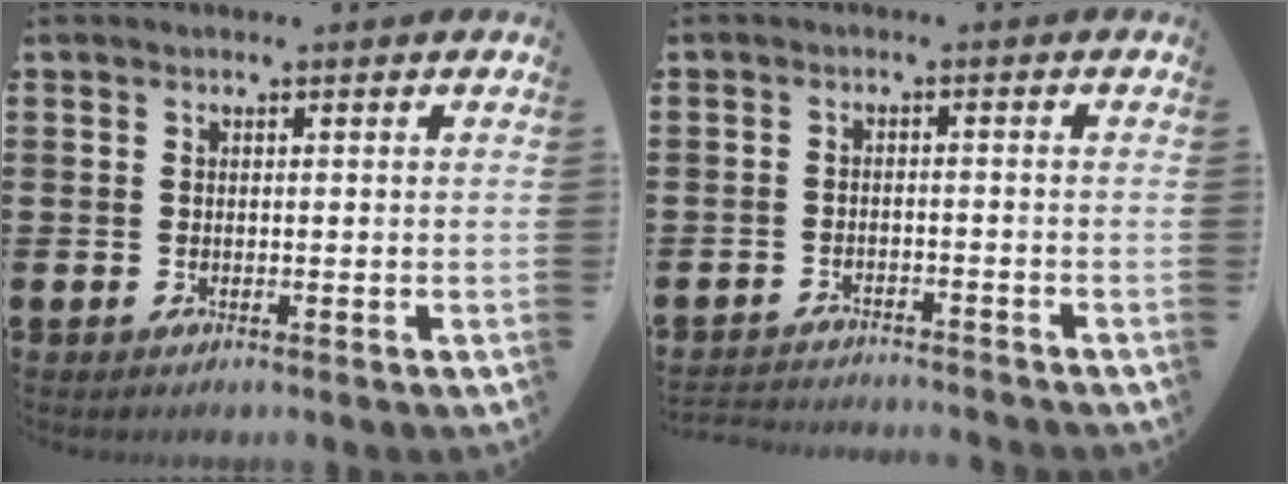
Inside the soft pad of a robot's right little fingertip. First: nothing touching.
{"total": 2.3, "force": [-2.3, -0.1, -0.2], "torque": [-0.001, 0.001, -0.050]}